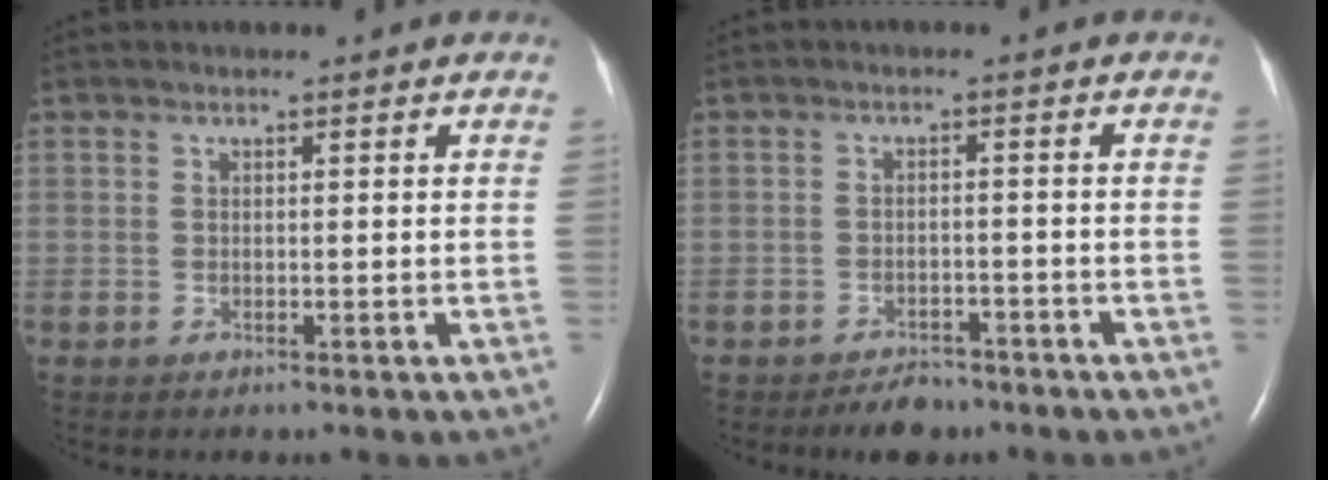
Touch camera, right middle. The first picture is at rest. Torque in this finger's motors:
{"motor_torque": [0.05, -0.04, 0.02, 0.00]}